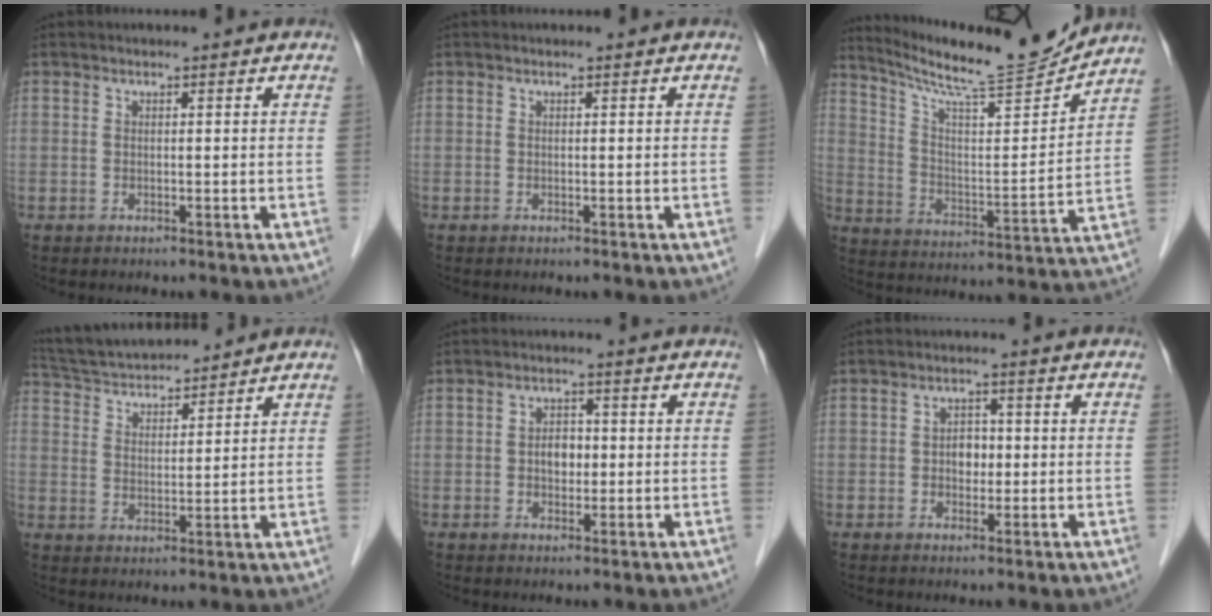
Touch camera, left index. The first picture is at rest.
{"total": 0.0}
{"total": 16.7, "force": [15.8, -0.6, 5.5], "torque": [-0.104, -0.031, 0.253]}
{"total": 13.0, "force": [12.2, 2.1, 4.0], "torque": [-0.078, 0.032, 0.211]}
{"total": 2.8, "force": [-0.1, 2.0, 2.0], "torque": [-0.033, 0.008, 0.000]}
{"total": 2.6, "force": [-0.1, 2.0, 1.7], "torque": [-0.025, 0.007, -0.001]}